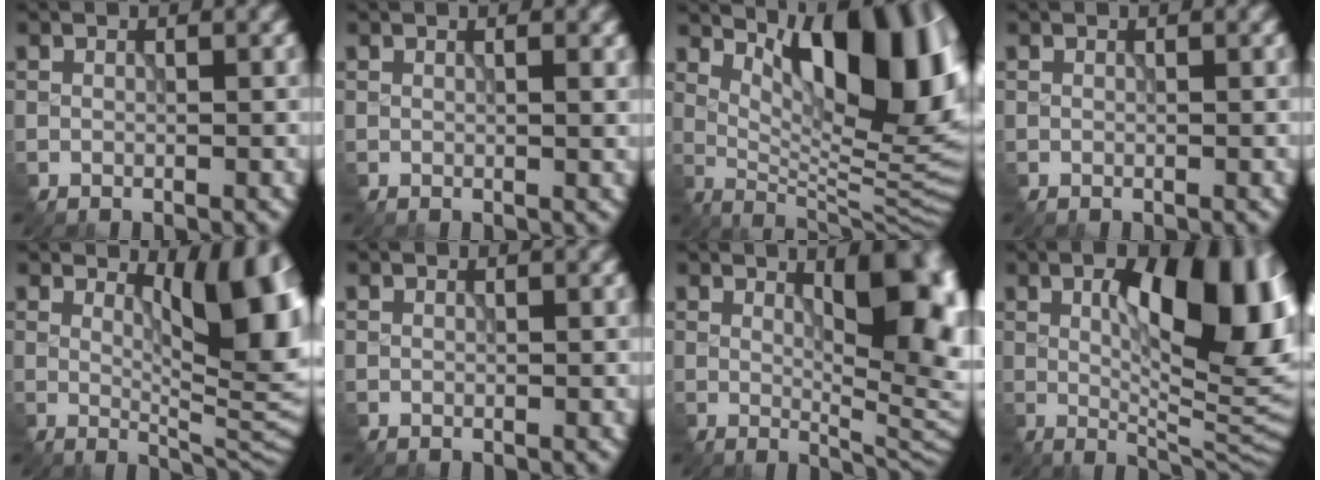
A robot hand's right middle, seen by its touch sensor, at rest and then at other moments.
{"total": 0.9, "force": [0.3, 0.3, 0.8], "torque": [-0.010, 0.003, 0.005]}
{"total": 13.8, "force": [5.0, 5.3, 11.7], "torque": [-0.144, -0.003, 0.083]}
{"total": 0.0}
{"total": 9.3, "force": [3.0, 3.2, 8.2], "torque": [-0.108, -0.007, 0.054]}
{"total": 0.0}
{"total": 11.4, "force": [2.8, 5.0, 9.8], "torque": [-0.086, 0.002, 0.041]}
{"total": 13.1, "force": [2.1, 5.3, 11.8], "torque": [-0.156, -0.002, 0.035]}